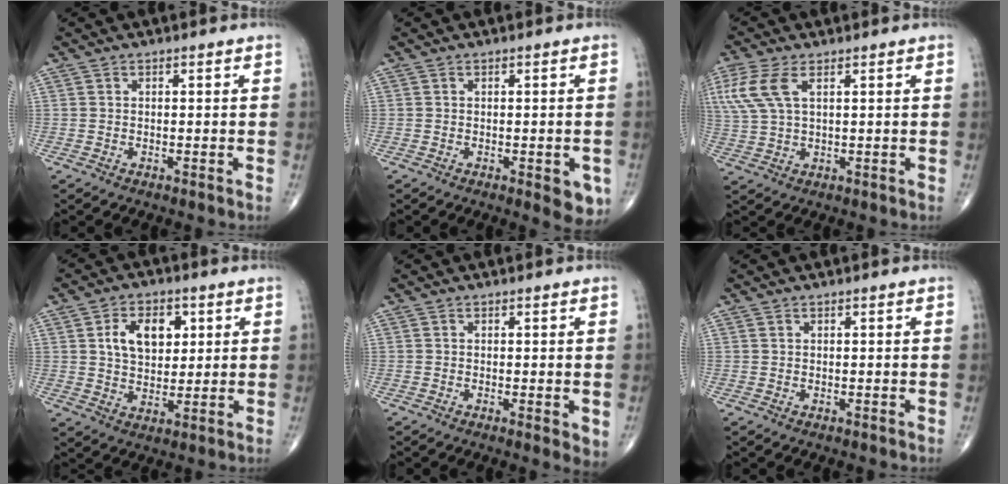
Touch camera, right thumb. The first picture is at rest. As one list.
[{"total": 7.7, "force": [-2.6, 2.8, 6.7], "torque": [-0.062, -0.006, -0.025]}, {"total": 7.9, "force": [3.0, 3.6, 6.4], "torque": [-0.172, 0.009, 0.064]}, {"total": 9.4, "force": [2.8, 6.2, 6.5], "torque": [-0.082, -0.007, 0.049]}, {"total": 2.9, "force": [-0.4, 0.9, 2.7], "torque": [-0.036, -0.009, -0.008]}, {"total": 0.0}]